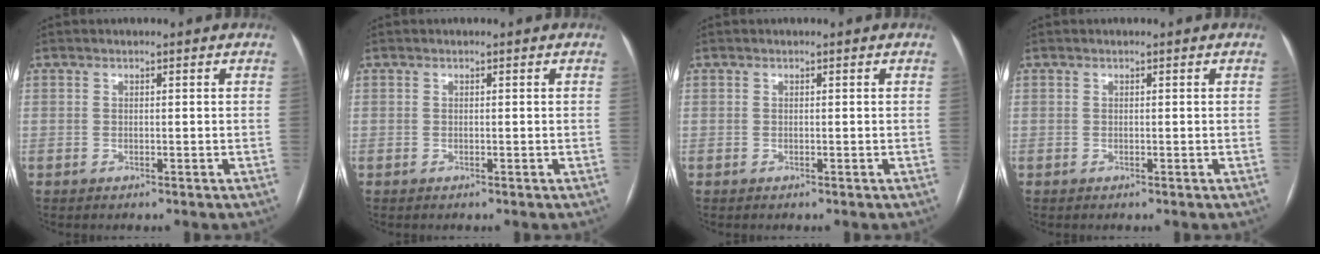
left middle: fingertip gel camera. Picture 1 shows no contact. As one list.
[{"total": 0.0}, {"total": 0.0}, {"total": 0.0}]